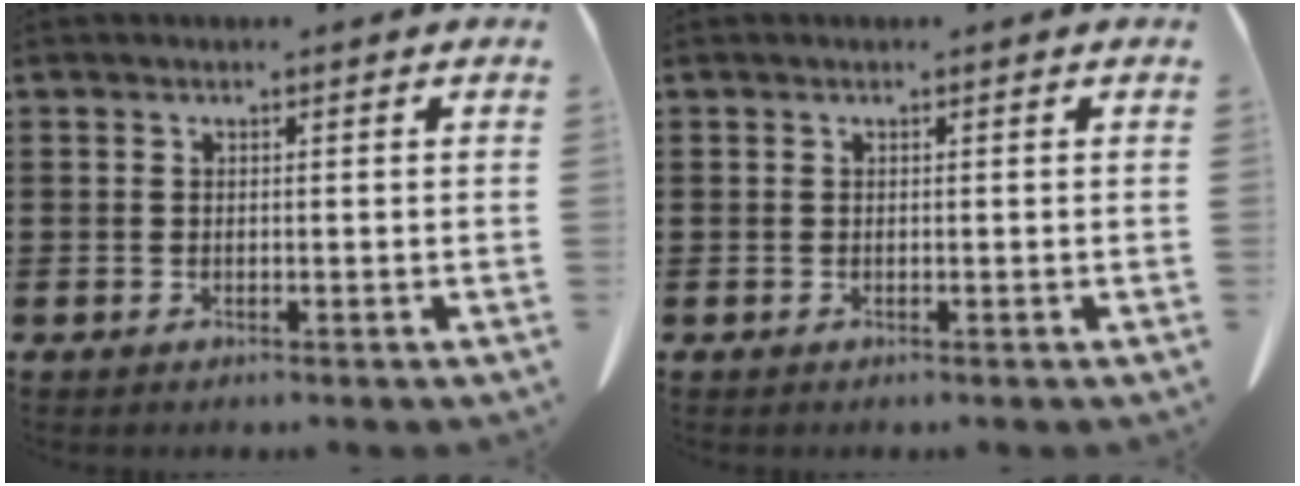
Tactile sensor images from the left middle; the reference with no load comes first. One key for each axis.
{"total": 0.0}